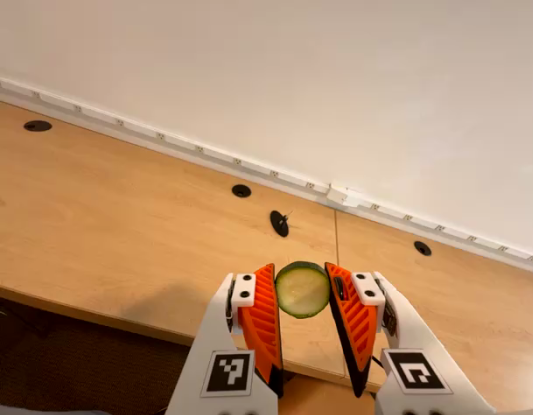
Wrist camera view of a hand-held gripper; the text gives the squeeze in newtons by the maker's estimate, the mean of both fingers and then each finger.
{"total": 10.4, "left": 10.4, "right": 10.5}